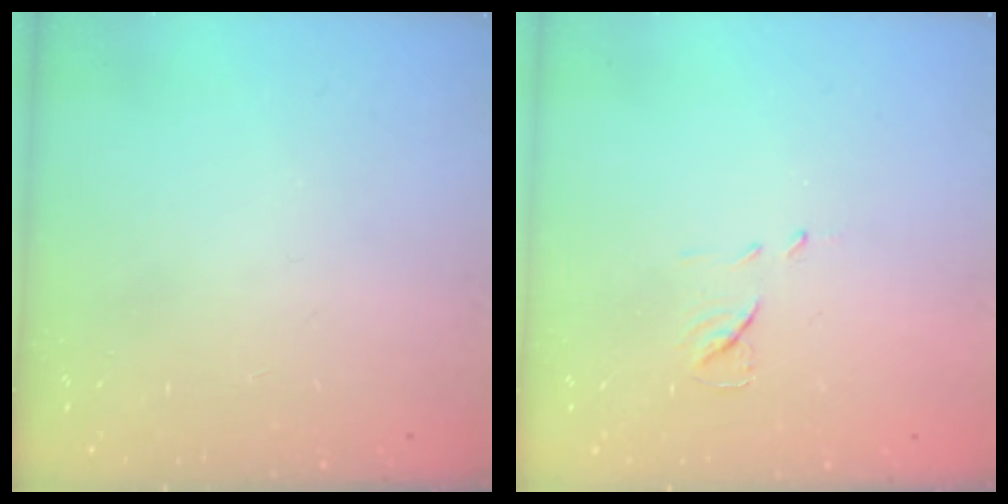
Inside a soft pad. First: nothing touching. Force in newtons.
{"total": 7.0, "press": 7.0, "slide": 0.3}